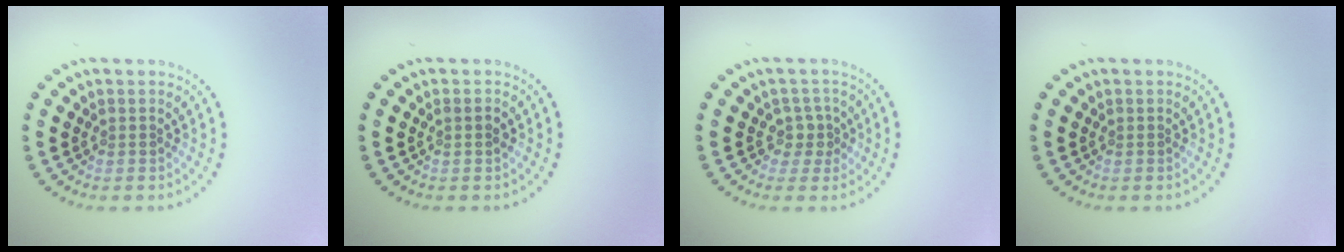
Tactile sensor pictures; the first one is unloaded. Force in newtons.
{"total": 1.0, "press": 1.0, "slide": 0.3}
{"total": 2.0, "press": 1.5, "slide": 1.3}
{"total": 0.0}